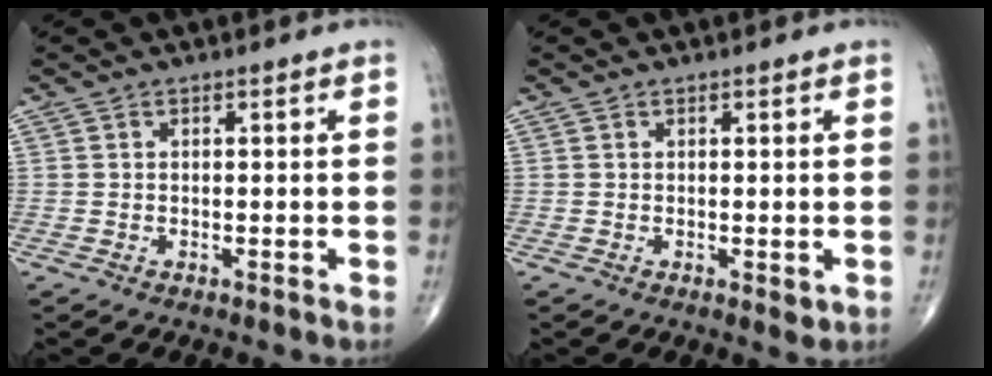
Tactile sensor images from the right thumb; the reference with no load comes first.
{"total": 1.3, "force": [-0.1, 0.4, 1.2], "torque": [-0.017, -0.007, 0.001]}